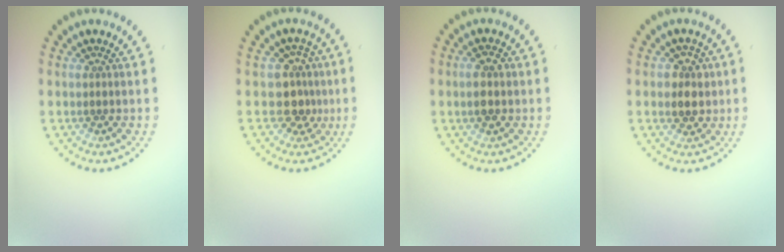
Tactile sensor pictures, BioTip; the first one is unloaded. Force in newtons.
{"total": 2.8, "press": 2.4, "slide": 1.4}
{"total": 2.0, "press": 2.0, "slide": 0.3}
{"total": 2.6, "press": 2.5, "slide": 0.8}